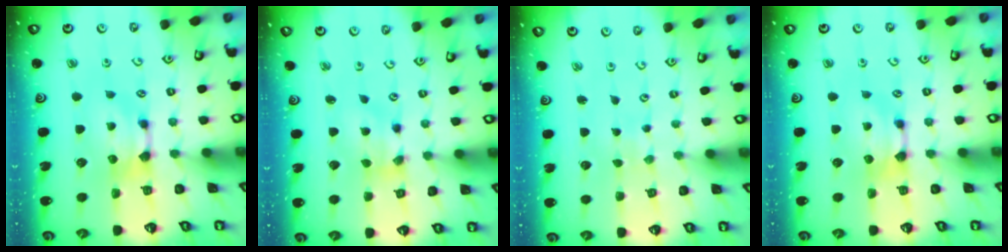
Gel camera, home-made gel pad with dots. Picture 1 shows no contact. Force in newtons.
{"total": 2.7, "press": 2.4, "slide": 1.3}
{"total": 6.9, "press": 6.8, "slide": 0.4}
{"total": 0.0}